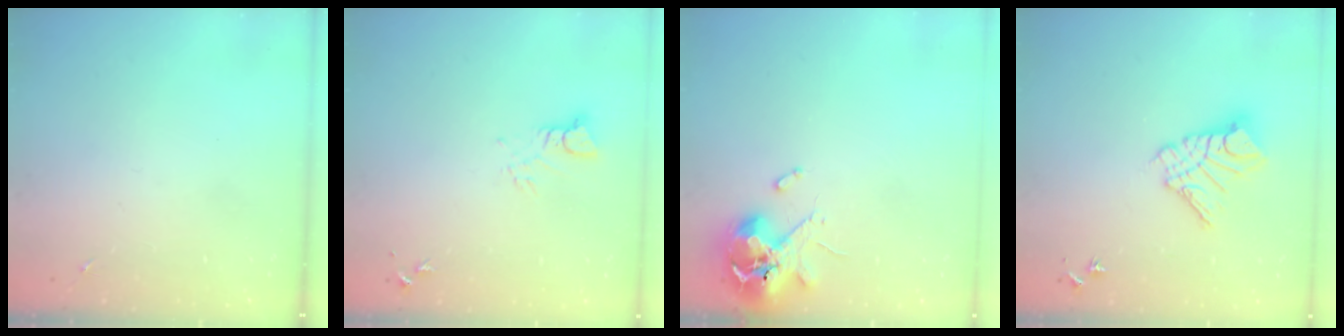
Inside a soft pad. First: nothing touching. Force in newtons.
{"total": 3.6, "press": 3.6, "slide": 0.3}
{"total": 10.7, "press": 10.6, "slide": 1.4}
{"total": 11.7, "press": 11.7, "slide": 1.2}